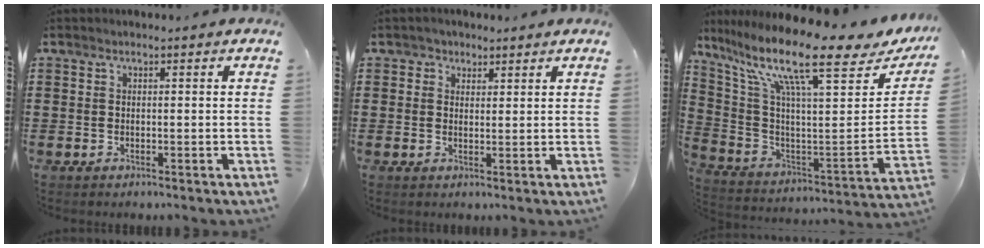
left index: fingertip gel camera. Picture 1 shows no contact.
{"total": 1.7, "force": [1.3, 1.1, -0.1], "torque": [0.004, 0.004, 0.024]}
{"total": 14.9, "force": [10.5, 1.4, 10.5], "torque": [-0.219, -0.073, 0.161]}